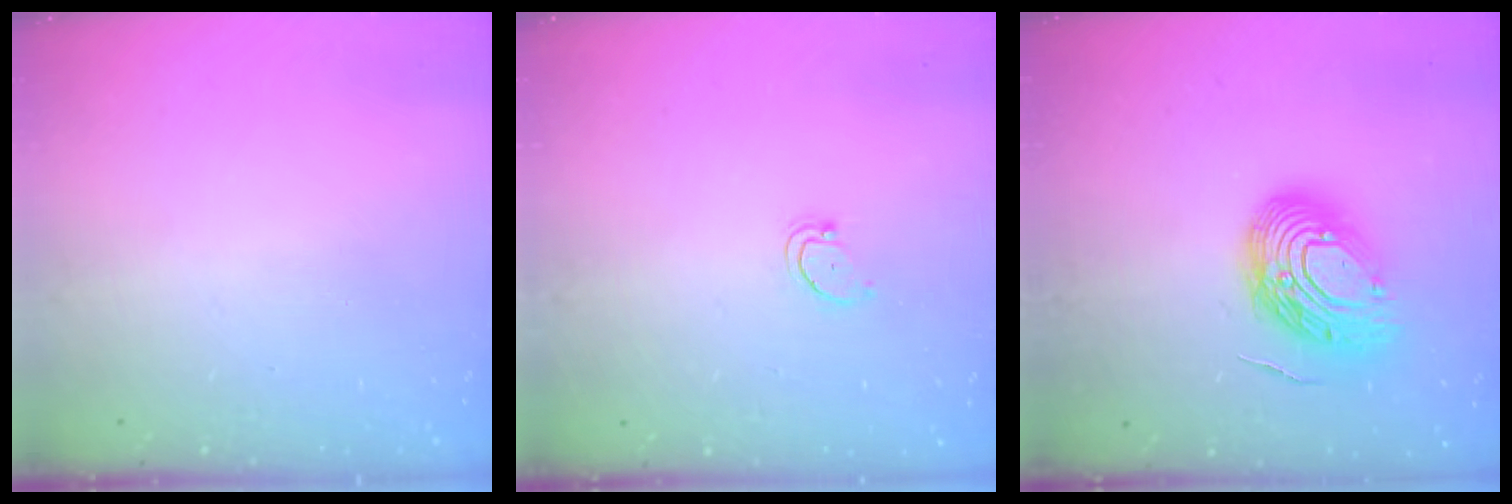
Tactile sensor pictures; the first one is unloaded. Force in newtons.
{"total": 2.3, "press": 2.3, "slide": 0.2}
{"total": 14.4, "press": 14.2, "slide": 2.0}